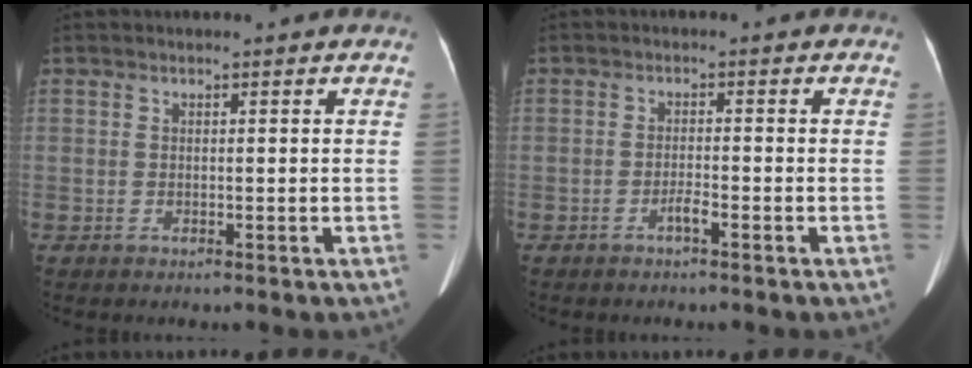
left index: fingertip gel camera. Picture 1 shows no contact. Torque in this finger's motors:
{"motor_torque": [0.17, 0.14, 0.01, 0.00]}